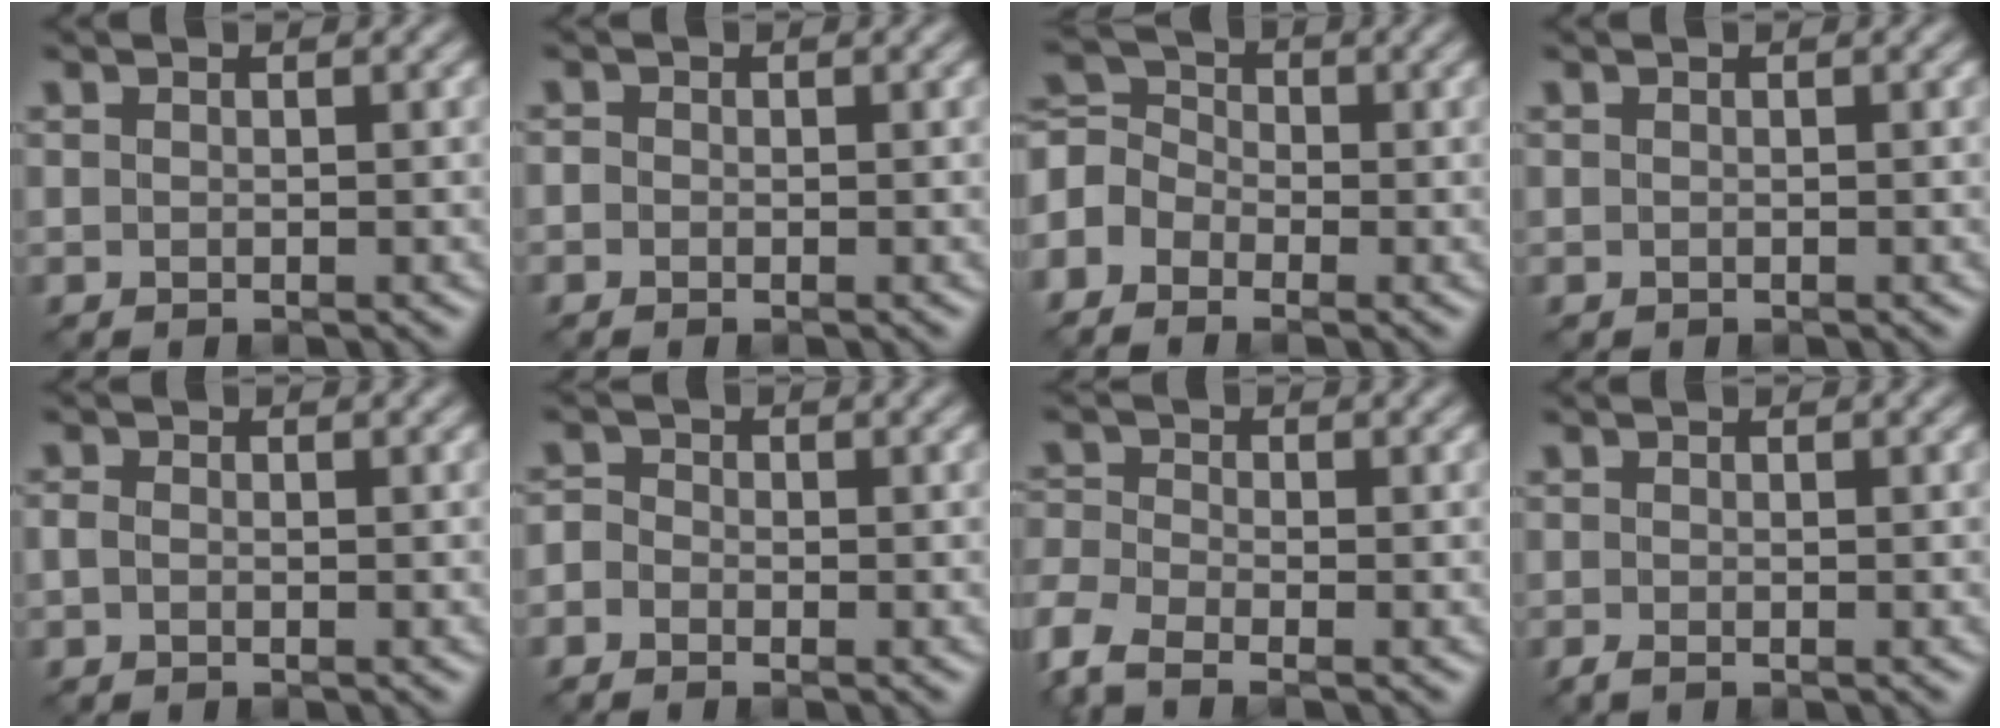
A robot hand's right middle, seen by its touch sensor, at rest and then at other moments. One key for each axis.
{"total": 0.6, "fx": -0.3, "fy": 0.5, "fz": 0.1, "tx": 0.000, "ty": -0.002, "tz": -0.009}
{"total": 3.8, "fx": -1.8, "fy": 2.9, "fz": 1.6, "tx": -0.042, "ty": 0.012, "tz": -0.056}
{"total": 0.0}
{"total": 0.9, "fx": -0.2, "fy": 0.7, "fz": 0.6, "tx": -0.015, "ty": 0.001, "tz": -0.008}
{"total": 1.5, "fx": -0.9, "fy": 1.1, "fz": 0.4, "tx": 0.001, "ty": 0.003, "tz": -0.025}
{"total": 4.4, "fx": -3.1, "fy": 1.8, "fz": 2.6, "tx": -0.074, "ty": -0.008, "tz": -0.077}
{"total": 0.8, "fx": -0.6, "fy": 0.2, "fz": 0.5, "tx": -0.016, "ty": -0.002, "tz": -0.012}